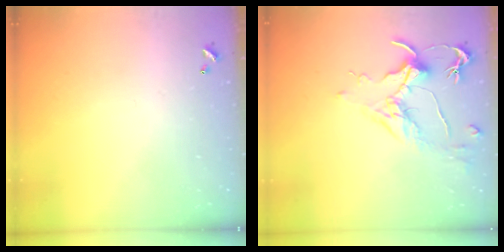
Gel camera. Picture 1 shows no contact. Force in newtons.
{"total": 1.8, "press": 1.6, "slide": 0.9}